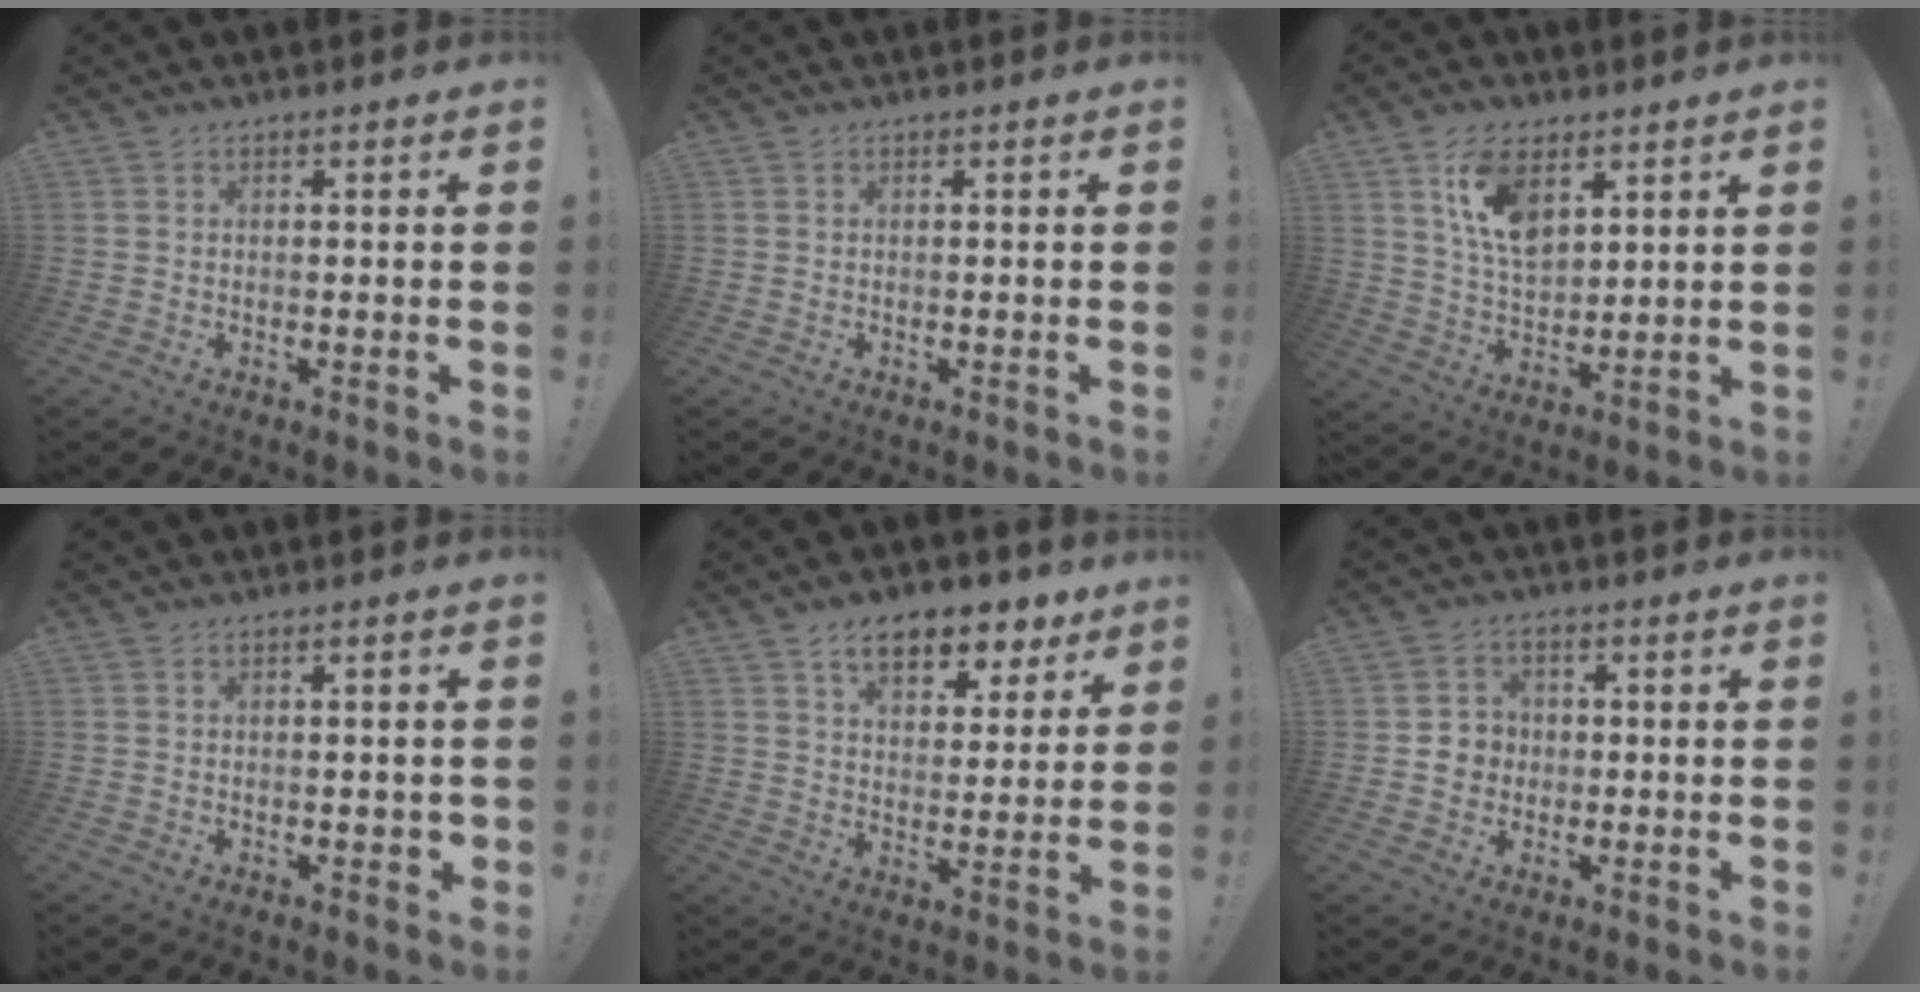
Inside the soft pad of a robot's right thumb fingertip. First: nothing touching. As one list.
[{"total": 0.0}, {"total": 12.5, "force": [6.7, 6.9, 8.0], "torque": [-0.150, -0.023, 0.123]}, {"total": 1.7, "force": [-0.3, 0.9, 1.4], "torque": [-0.026, 0.008, -0.004]}, {"total": 11.3, "force": [7.2, 6.1, 6.3], "torque": [-0.092, -0.039, 0.128]}, {"total": 5.4, "force": [-0.4, 5.2, 1.4], "torque": [-0.018, 0.010, -0.006]}]